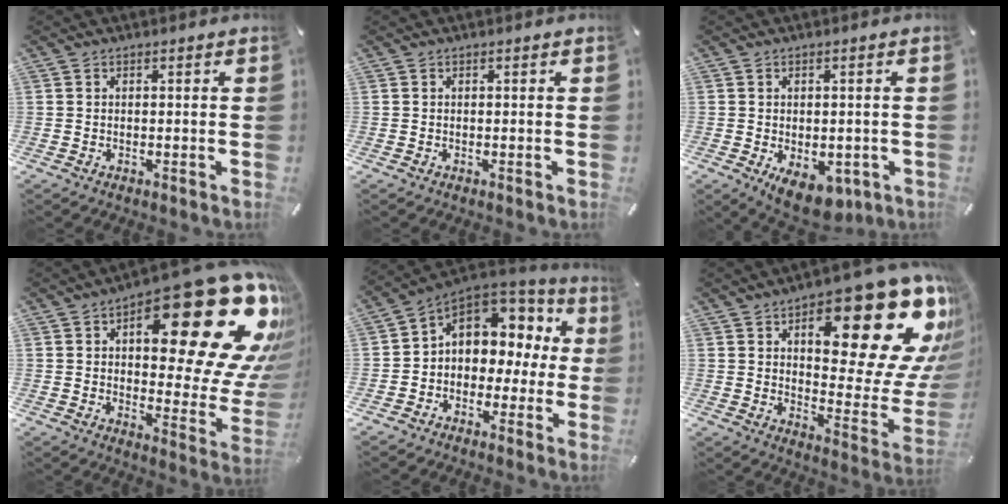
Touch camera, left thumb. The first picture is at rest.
{"total": 0.0}
{"total": 7.6, "force": [-3.1, 4.4, 5.5], "torque": [-0.066, 0.006, -0.047]}
{"total": 32.8, "force": [15.0, 13.2, 26.0], "torque": [-0.313, -0.121, 0.257]}
{"total": 9.4, "force": [3.0, 7.8, 4.3], "torque": [-0.078, -0.017, 0.060]}
{"total": 29.5, "force": [14.3, 13.2, 22.2], "torque": [-0.282, -0.095, 0.239]}